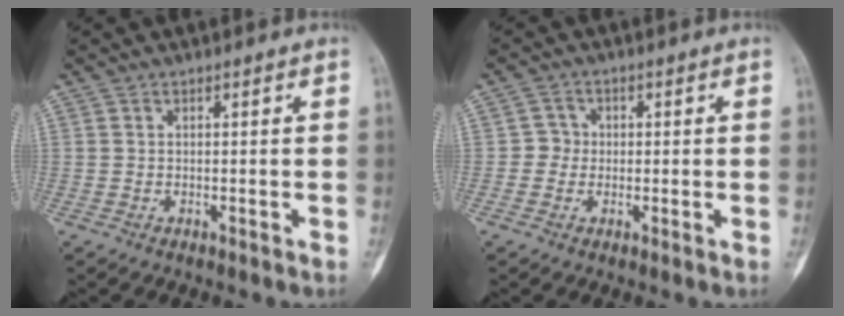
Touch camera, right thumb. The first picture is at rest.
{"total": 2.8, "force": [-0.2, 2.7, 0.5], "torque": [0.014, 0.010, -0.010]}